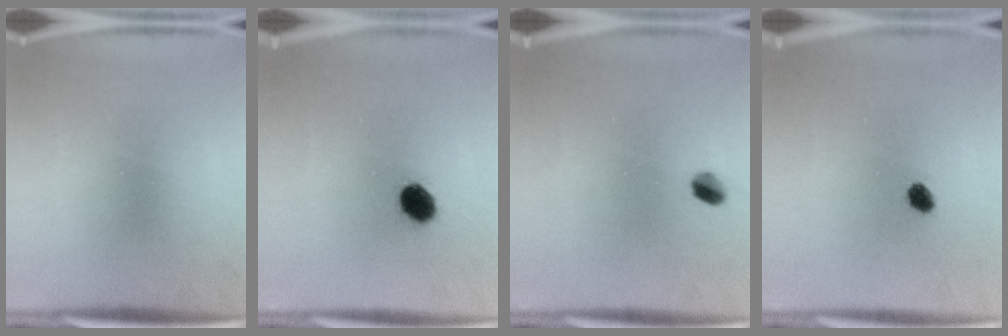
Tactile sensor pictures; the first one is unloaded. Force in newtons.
{"total": 5.9}
{"total": 2.7}
{"total": 2.2}